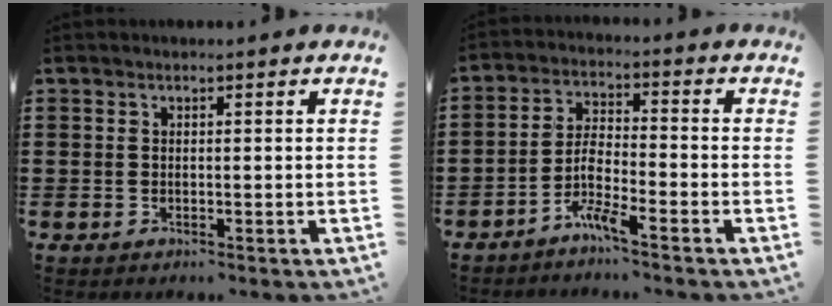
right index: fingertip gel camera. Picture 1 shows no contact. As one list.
[{"total": 5.0, "force": [-3.8, 0.4, 3.3], "torque": [-0.079, -0.004, -0.077]}]